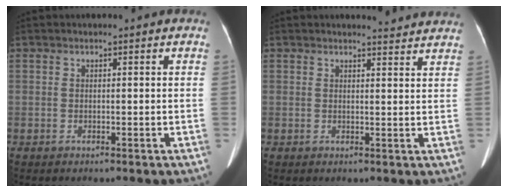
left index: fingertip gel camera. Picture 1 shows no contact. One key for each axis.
{"total": 3.2, "fx": 3.2, "fy": 0.0, "fz": 0.2, "tx": -0.008, "ty": -0.006, "tz": 0.028}